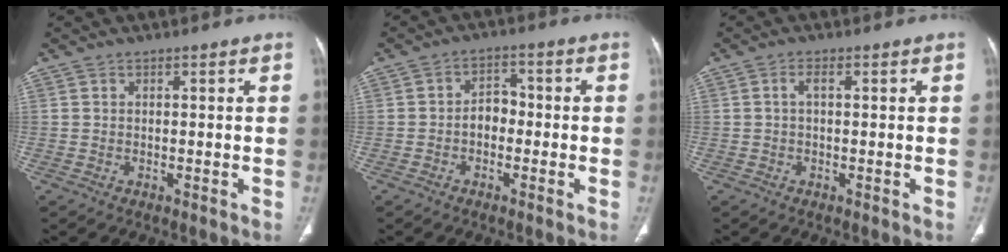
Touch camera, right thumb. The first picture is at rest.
{"total": 4.0, "force": [-1.1, 3.0, 2.5], "torque": [-0.020, 0.022, -0.028]}
{"total": 1.4, "force": [0.2, 0.6, 1.3], "torque": [-0.025, 0.007, 0.001]}